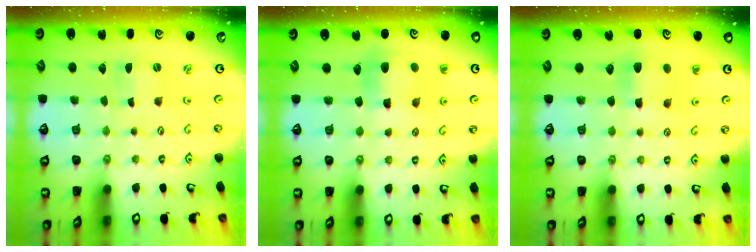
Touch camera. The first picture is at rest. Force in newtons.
{"total": 7.1, "press": 7.0, "slide": 0.4}
{"total": 7.5, "press": 7.5, "slide": 0.6}